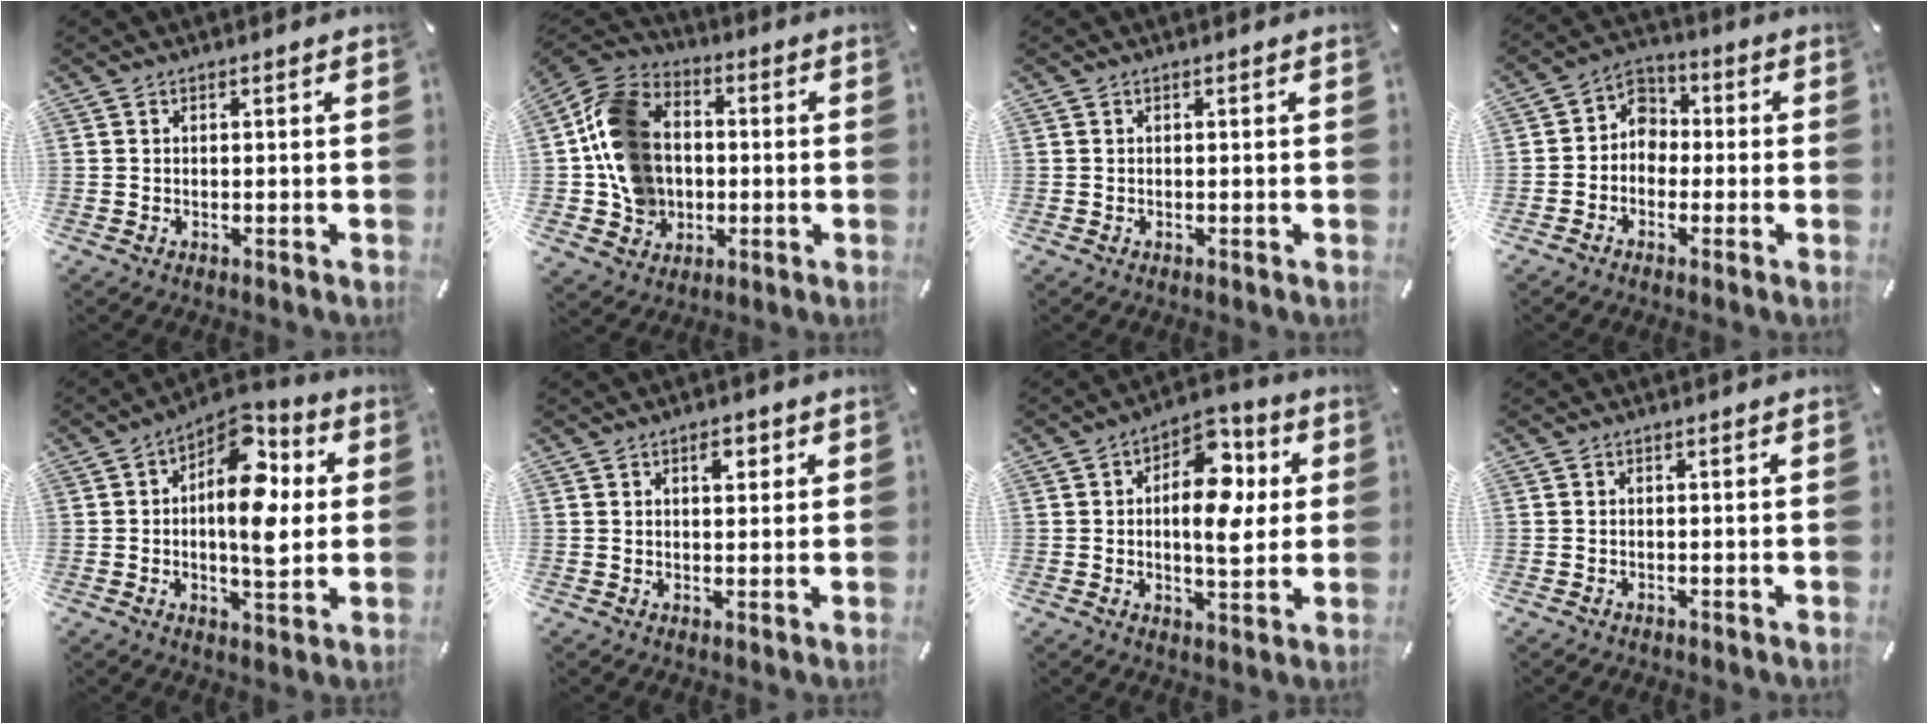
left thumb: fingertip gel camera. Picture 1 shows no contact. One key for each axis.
{"total": 14.7, "fx": -0.9, "fy": 12.9, "fz": 7.0, "tx": -0.161, "ty": 0.019, "tz": -0.011}
{"total": 0.0}
{"total": 5.8, "fx": -1.9, "fy": 5.2, "fz": 1.9, "tx": -0.045, "ty": 0.020, "tz": -0.040}
{"total": 14.6, "fx": 3.1, "fy": 8.1, "fz": 11.7, "tx": -0.168, "ty": -0.030, "tz": 0.049}
{"total": 3.3, "fx": 1.3, "fy": 2.0, "fz": 2.3, "tx": -0.017, "ty": -0.007, "tz": 0.014}
{"total": 12.5, "fx": 2.8, "fy": 7.4, "fz": 9.7, "tx": -0.124, "ty": -0.022, "tz": 0.046}
{"total": 0.5, "fx": -0.3, "fy": 0.4, "fz": 0.1, "tx": -0.002, "ty": 0.002, "tz": -0.008}